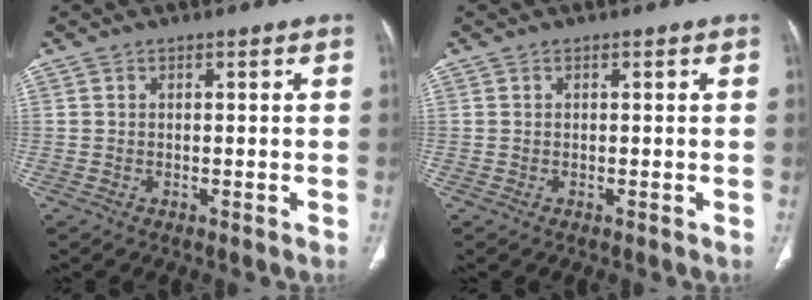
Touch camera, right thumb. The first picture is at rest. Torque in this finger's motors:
{"motor_torque": [0.09, 0.09, 0.00, 0.00, 0.00]}